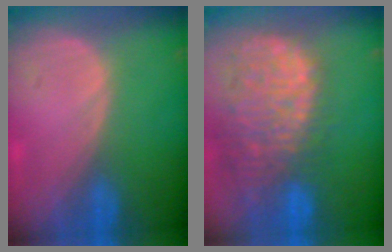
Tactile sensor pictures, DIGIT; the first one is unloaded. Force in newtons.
{"total": 14.4, "press": 11.8, "slide": 8.3}